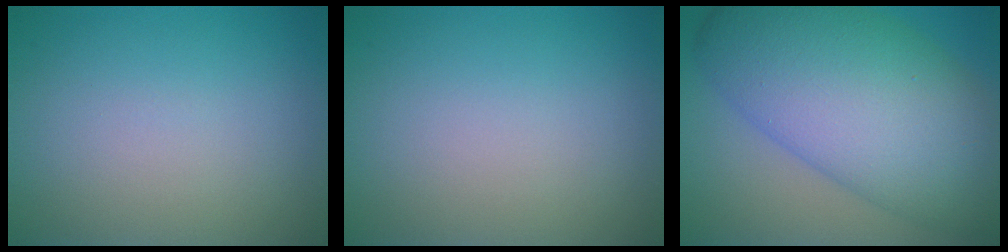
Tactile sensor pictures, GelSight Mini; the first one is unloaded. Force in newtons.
{"total": 0.0}
{"total": 13.2, "press": 13.2, "slide": 0.2}